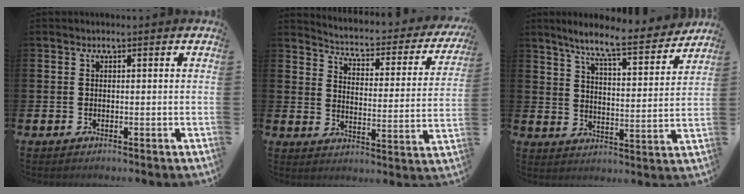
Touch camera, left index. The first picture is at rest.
{"total": 3.5, "force": [3.2, 1.2, 1.0], "torque": [-0.044, -0.032, 0.043]}
{"total": 8.6, "force": [7.7, 0.6, 3.8], "torque": [-0.095, -0.048, 0.131]}